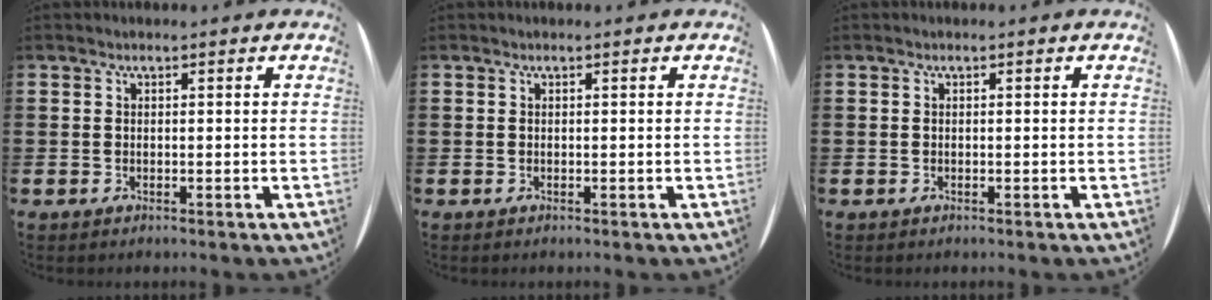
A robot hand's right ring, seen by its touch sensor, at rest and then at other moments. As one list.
[{"total": 0.0}, {"total": 0.0}]